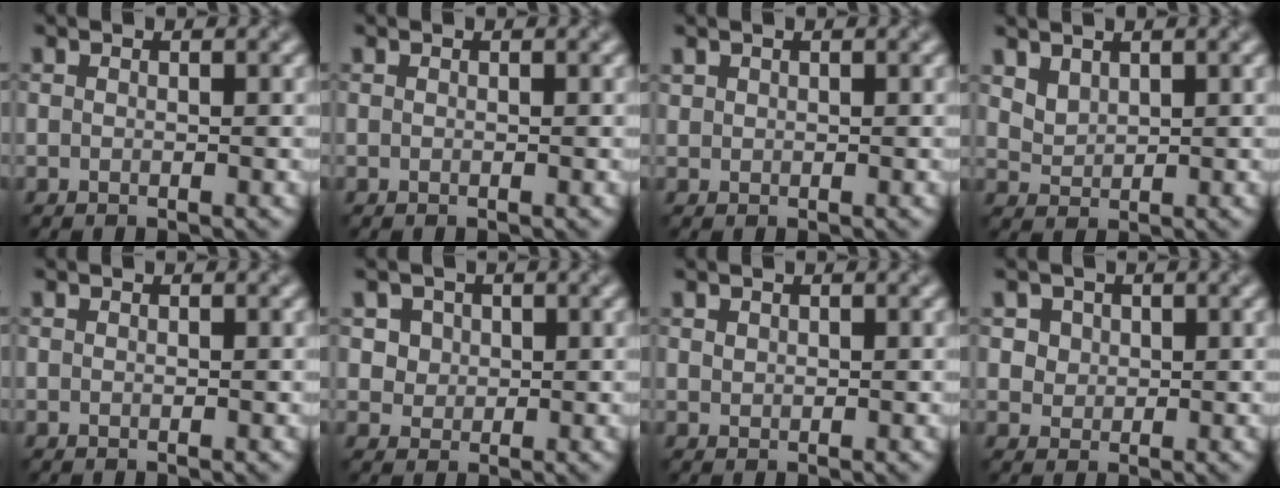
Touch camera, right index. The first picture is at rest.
{"total": 0.0}
{"total": 0.7, "force": [0.5, 0.4, 0.0], "torque": [0.001, -0.001, 0.015]}
{"total": 2.0, "force": [1.5, 1.1, 0.8], "torque": [-0.023, -0.003, 0.036]}
{"total": 0.0}
{"total": 3.5, "force": [1.6, 2.8, 1.4], "torque": [-0.031, 0.004, 0.032]}
{"total": 0.6, "force": [0.4, 0.4, 0.1], "torque": [-0.003, 0.000, 0.012]}
{"total": 2.9, "force": [1.5, 2.3, 1.1], "torque": [-0.030, 0.004, 0.033]}